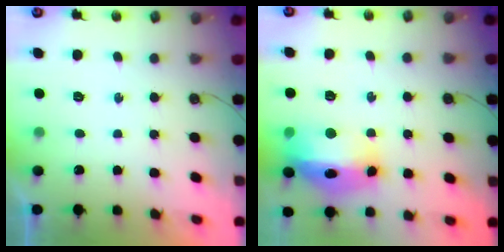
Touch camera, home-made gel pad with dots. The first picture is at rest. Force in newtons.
{"total": 16.4, "press": 16.3, "slide": 1.7}